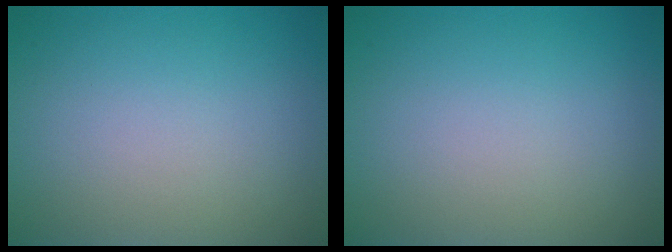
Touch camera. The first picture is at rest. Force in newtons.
{"total": 0.0}